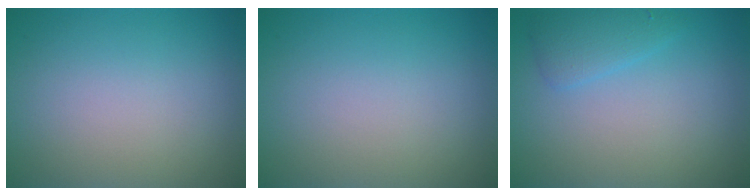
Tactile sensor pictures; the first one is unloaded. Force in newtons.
{"total": 0.0}
{"total": 1.9, "press": 1.9, "slide": 0.1}